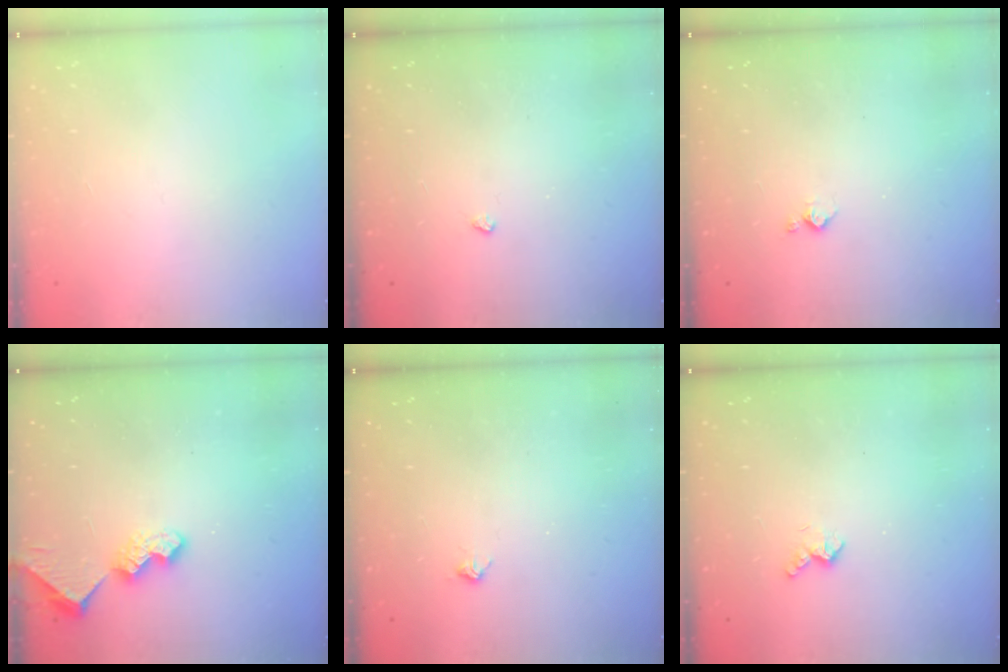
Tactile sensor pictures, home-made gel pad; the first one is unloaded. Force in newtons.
{"total": 3.0, "press": 2.9, "slide": 0.4}
{"total": 2.9, "press": 2.9, "slide": 0.5}
{"total": 8.5, "press": 8.5, "slide": 0.6}
{"total": 3.4, "press": 3.3, "slide": 0.7}
{"total": 2.6, "press": 2.6, "slide": 0.6}